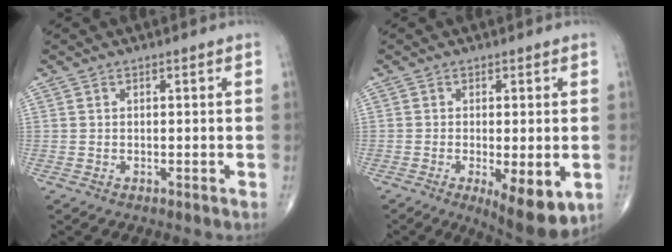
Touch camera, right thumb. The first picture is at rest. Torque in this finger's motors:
{"motor_torque": [0.05, 0.59, -0.22, -0.15, 0.00]}